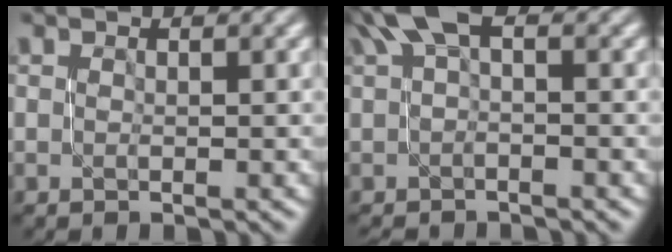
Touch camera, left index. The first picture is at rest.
{"total": 2.9, "force": [1.3, 0.8, 2.5], "torque": [-0.053, 0.005, 0.019]}